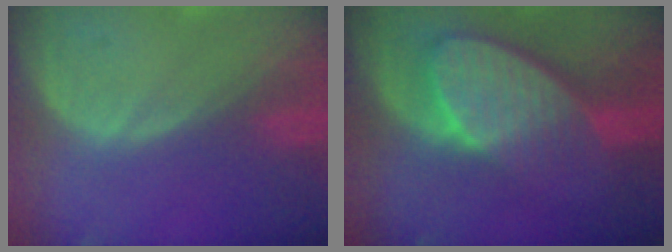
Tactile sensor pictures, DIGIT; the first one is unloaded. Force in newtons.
{"total": 9.4, "press": 8.3, "slide": 4.6}